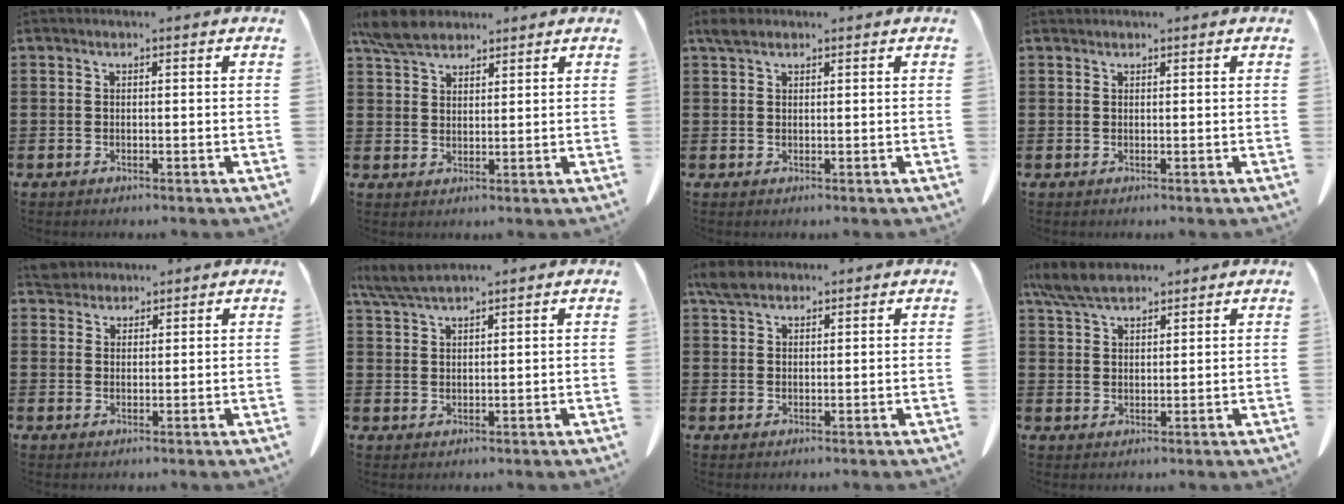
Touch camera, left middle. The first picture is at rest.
{"total": 5.2, "force": [4.3, 2.1, 1.9], "torque": [-0.052, -0.001, 0.083]}
{"total": 1.8, "force": [1.4, 0.9, 0.8], "torque": [-0.021, 0.003, 0.028]}
{"total": 0.5, "force": [0.5, 0.1, 0.0], "torque": [-0.001, -0.001, 0.011]}
{"total": 2.7, "force": [2.6, 0.9, 0.3], "torque": [-0.014, -0.001, 0.052]}
{"total": 3.9, "force": [3.2, 0.3, 2.2], "torque": [-0.050, -0.004, 0.061]}
{"total": 3.3, "force": [2.7, 1.4, 1.4], "torque": [-0.035, 0.005, 0.052]}
{"total": 6.0, "force": [4.9, 1.9, 2.8], "torque": [-0.070, -0.004, 0.094]}